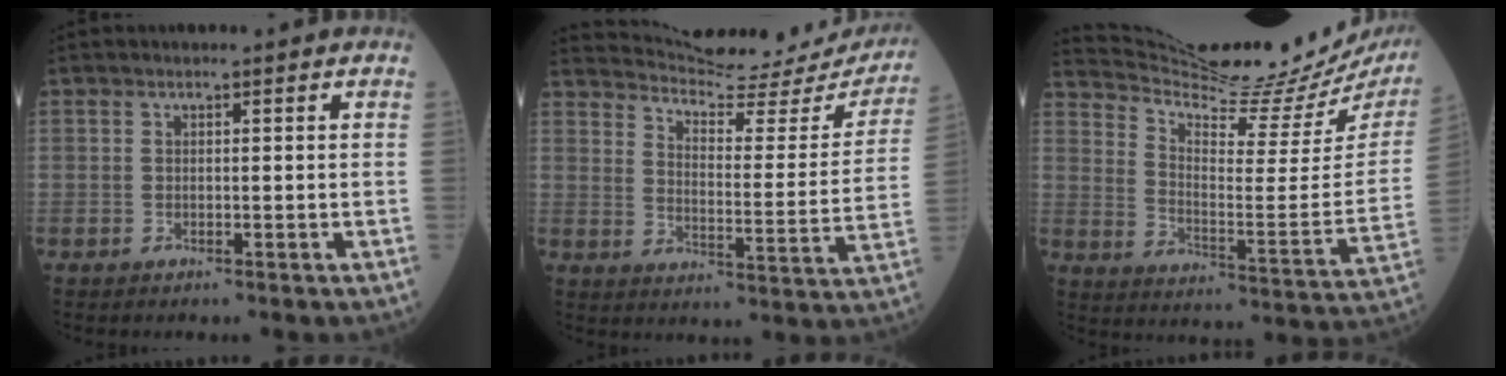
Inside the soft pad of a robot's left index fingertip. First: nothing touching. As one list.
[{"total": 23.3, "force": [22.5, 2.8, 5.7], "torque": [-0.087, -0.070, 0.286]}, {"total": 26.3, "force": [24.0, 2.0, 10.5], "torque": [-0.179, -0.089, 0.325]}]